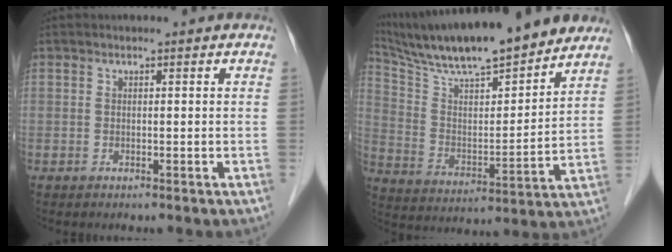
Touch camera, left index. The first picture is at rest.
{"total": 21.0, "force": [18.3, 2.5, 10.1], "torque": [-0.178, 0.010, 0.299]}